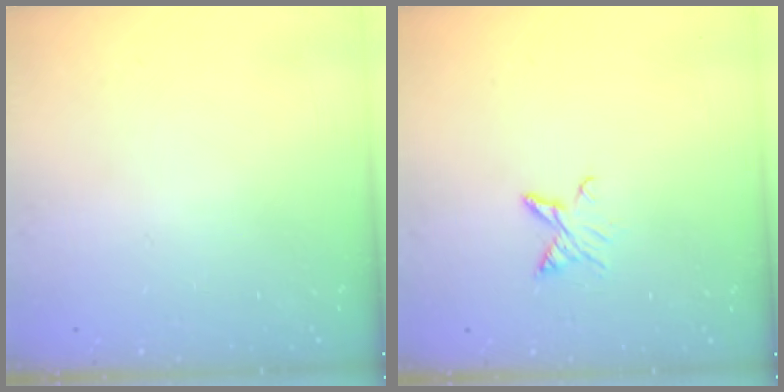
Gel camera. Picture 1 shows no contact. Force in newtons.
{"total": 5.6, "press": 5.6, "slide": 0.8}